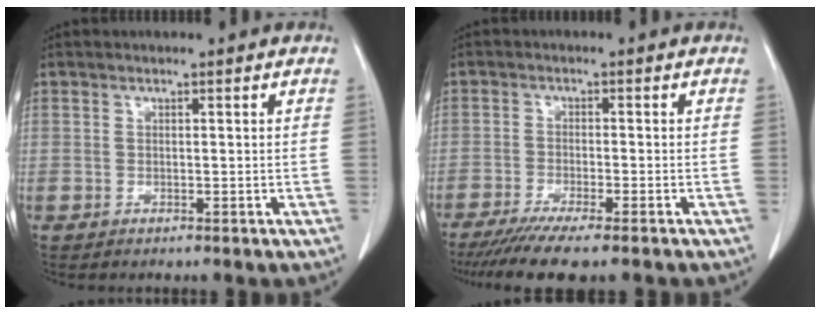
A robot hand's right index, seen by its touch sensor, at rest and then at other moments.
{"total": 8.8, "force": [-7.0, 0.1, 5.4], "torque": [-0.079, -0.022, -0.110]}